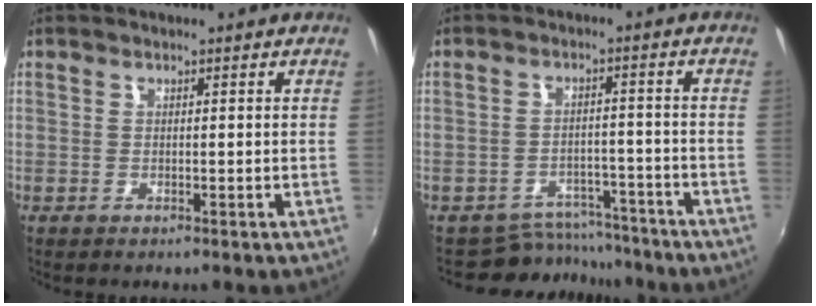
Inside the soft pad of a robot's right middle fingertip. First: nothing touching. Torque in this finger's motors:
{"motor_torque": [-0.38, -0.23, -0.14, -0.05]}